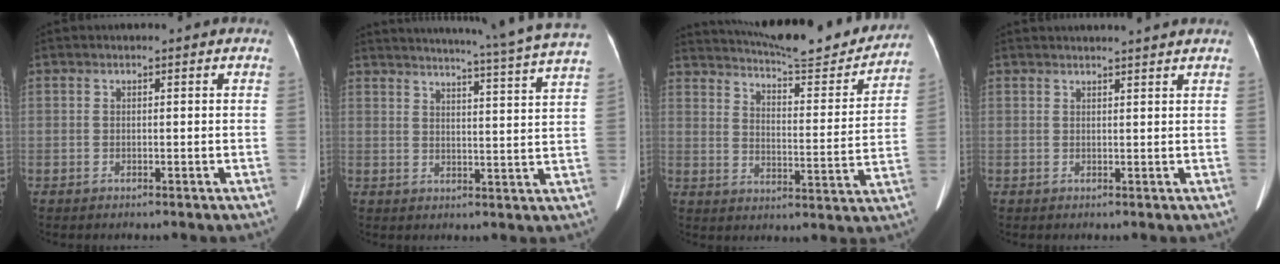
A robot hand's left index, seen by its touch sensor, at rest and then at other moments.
{"total": 22.1, "force": [20.0, -1.9, 9.3], "torque": [-0.147, -0.056, 0.242]}
{"total": 21.4, "force": [19.8, 2.2, 7.7], "torque": [-0.120, -0.040, 0.263]}
{"total": 6.0, "force": [5.6, -0.6, 2.1], "torque": [-0.023, 0.020, 0.061]}